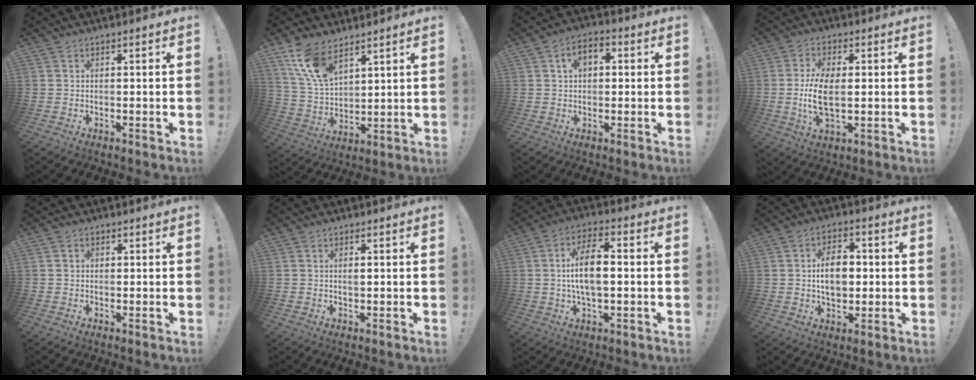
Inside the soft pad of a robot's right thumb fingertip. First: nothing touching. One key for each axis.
{"total": 12.9, "fx": 8.7, "fy": 6.3, "fz": 7.1, "tx": -0.147, "ty": -0.043, "tz": 0.167}
{"total": 6.0, "fx": 1.3, "fy": 4.1, "fz": 4.2, "tx": -0.066, "ty": 0.007, "tz": 0.023}
{"total": 10.2, "fx": -0.1, "fy": 4.9, "fz": 8.9, "tx": -0.168, "ty": -0.016, "tz": -0.007}
{"total": 1.4, "fx": -0.2, "fy": 1.2, "fz": 0.6, "tx": -0.006, "ty": 0.003, "tz": -0.006}
{"total": 1.3, "fx": 0.1, "fy": 0.5, "fz": 1.2, "tx": -0.018, "ty": -0.001, "tz": 0.000}
{"total": 11.6, "fx": 0.2, "fy": 5.1, "fz": 10.4, "tx": -0.179, "ty": 0.003, "tz": -0.001}
{"total": 10.9, "fx": 0.2, "fy": 7.3, "fz": 8.1, "tx": -0.132, "ty": 0.001, "tz": 0.002}